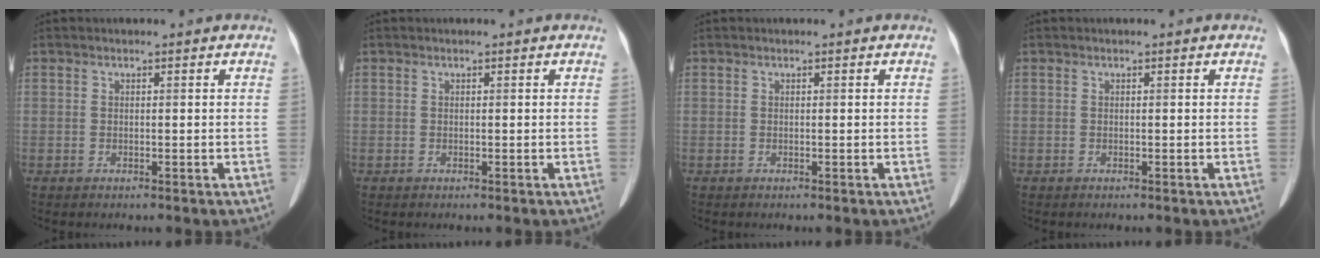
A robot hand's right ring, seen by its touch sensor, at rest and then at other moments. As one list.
[{"total": 0.0}, {"total": 0.0}, {"total": 0.0}]